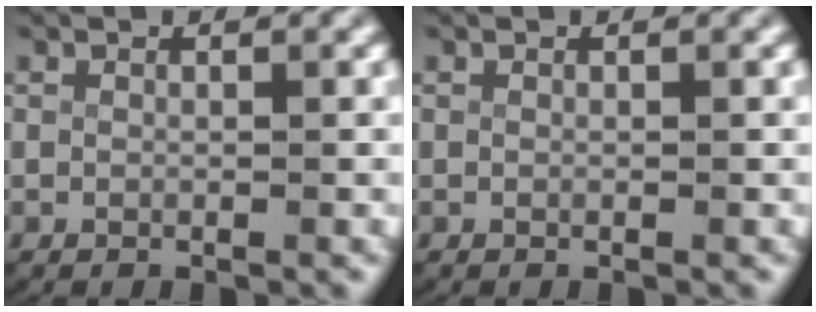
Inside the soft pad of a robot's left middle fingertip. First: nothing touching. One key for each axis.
{"total": 0.0}